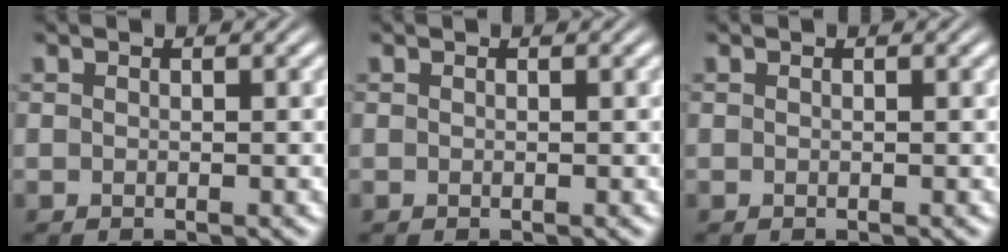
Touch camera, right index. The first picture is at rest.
{"total": 0.0}
{"total": 0.0}